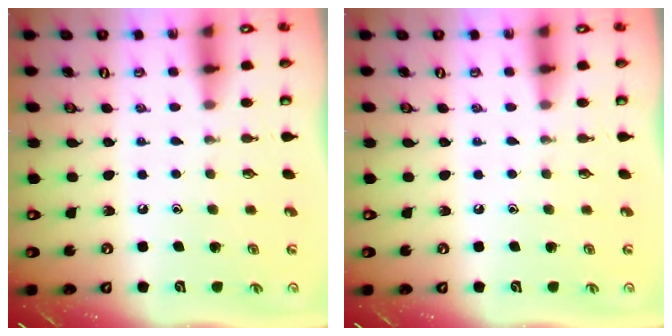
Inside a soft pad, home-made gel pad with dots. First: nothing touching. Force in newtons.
{"total": 0.0}